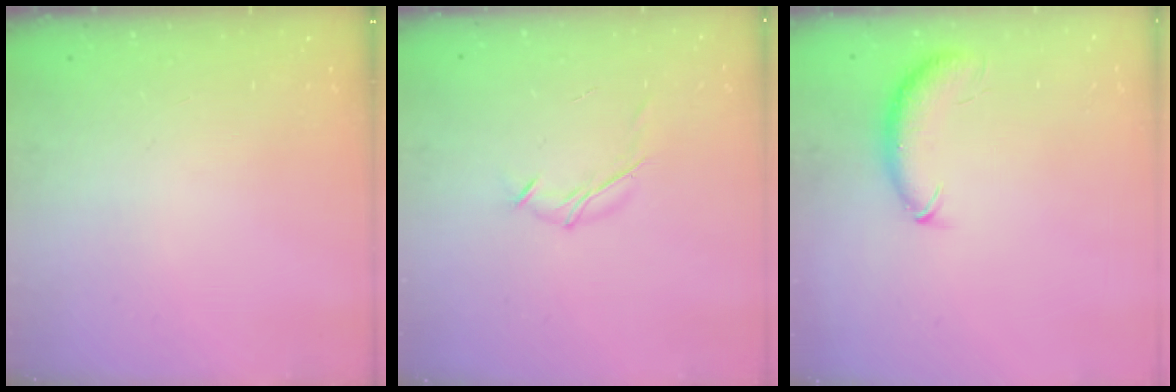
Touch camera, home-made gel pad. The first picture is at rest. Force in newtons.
{"total": 7.1, "press": 7.0, "slide": 1.5}
{"total": 8.7, "press": 8.6, "slide": 1.6}